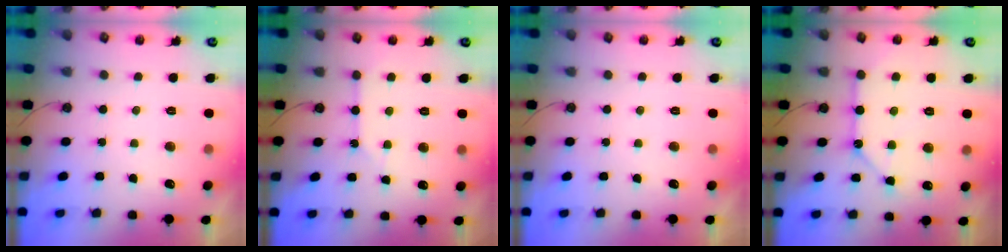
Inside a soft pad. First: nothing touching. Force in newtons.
{"total": 2.1, "press": 2.1, "slide": 0.3}
{"total": 0.0}
{"total": 10.9, "press": 10.9, "slide": 1.0}